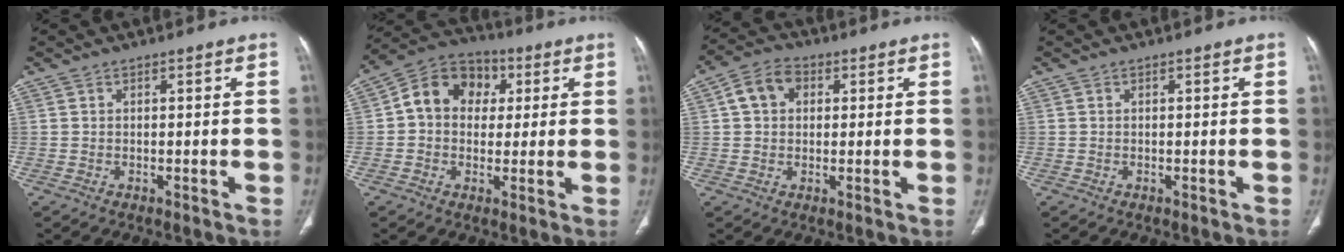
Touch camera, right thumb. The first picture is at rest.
{"total": 11.3, "force": [2.1, 9.2, 6.2], "torque": [-0.073, 0.020, 0.021]}
{"total": 6.5, "force": [1.6, 5.0, 3.8], "torque": [-0.059, 0.012, 0.021]}
{"total": 0.0}